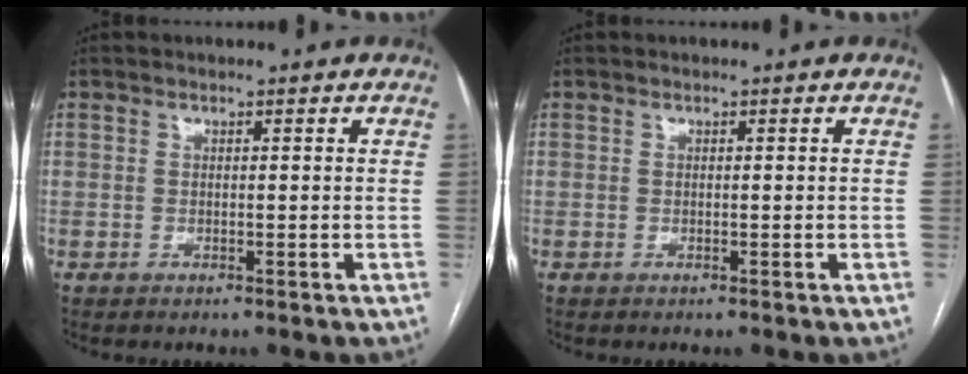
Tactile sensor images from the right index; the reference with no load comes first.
{"total": 0.0}